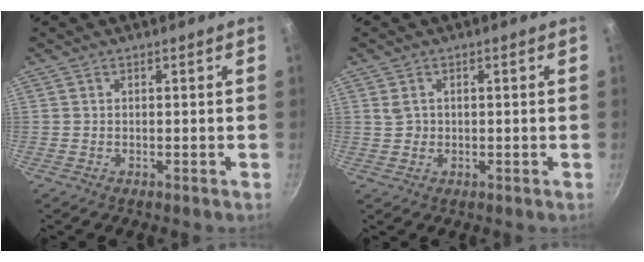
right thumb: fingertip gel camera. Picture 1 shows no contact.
{"total": 2.0, "force": [0.4, 1.7, 1.0], "torque": [-0.014, 0.002, 0.013]}